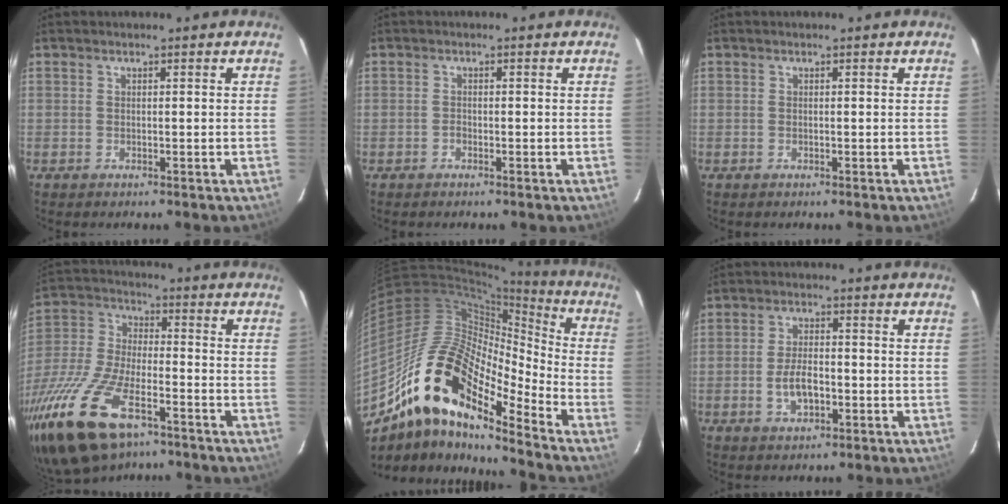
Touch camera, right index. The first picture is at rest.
{"total": 0.7, "force": [-0.5, 0.4, 0.2], "torque": [-0.005, 0.001, -0.011]}
{"total": 0.0}
{"total": 21.9, "force": [-13.4, 9.0, 14.8], "torque": [-0.328, -0.039, -0.250]}
{"total": 20.3, "force": [-13.9, 6.5, 13.3], "torque": [-0.224, -0.020, -0.274]}
{"total": 5.7, "force": [-1.9, 2.9, 4.5], "torque": [-0.094, 0.000, -0.029]}